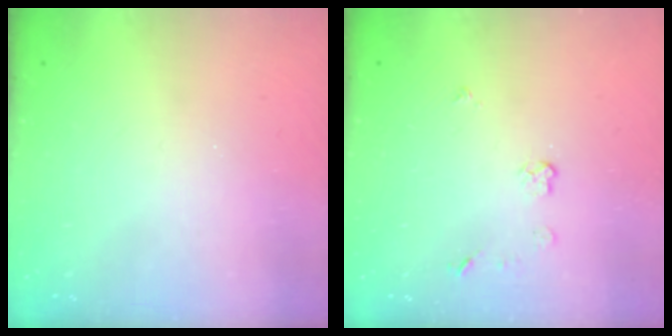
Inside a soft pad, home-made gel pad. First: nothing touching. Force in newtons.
{"total": 4.9, "press": 4.9, "slide": 0.0}